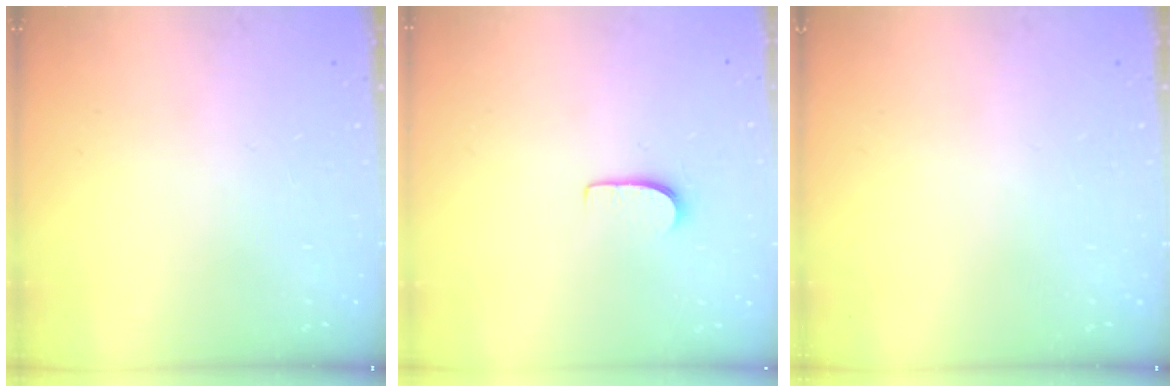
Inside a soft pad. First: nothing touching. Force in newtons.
{"total": 5.1, "press": 5.1, "slide": 0.5}
{"total": 0.0}